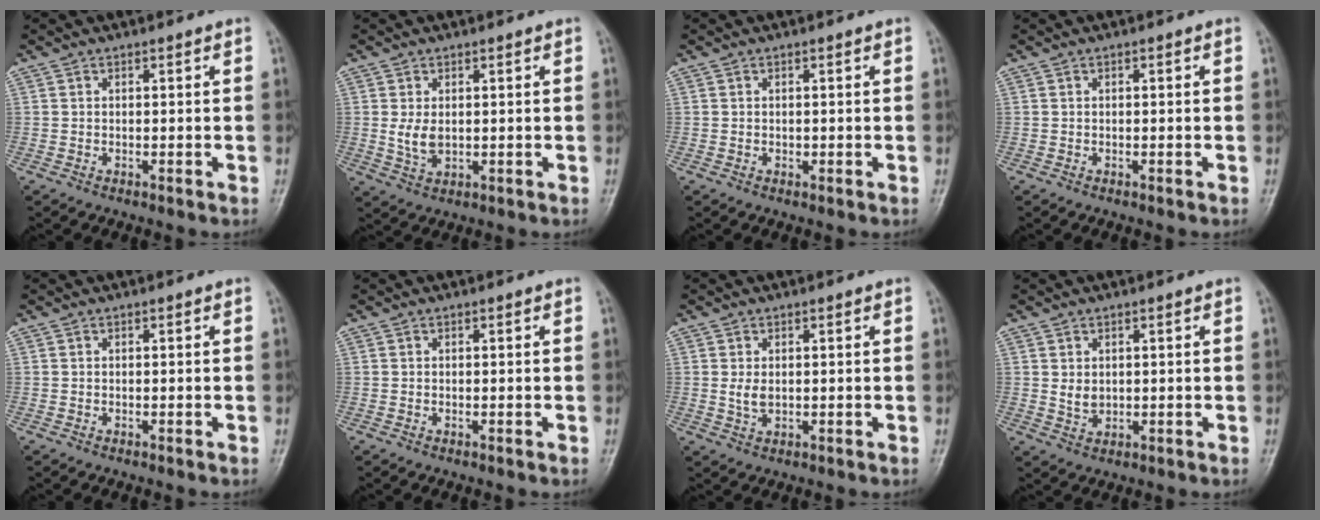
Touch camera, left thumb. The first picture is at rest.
{"total": 3.9, "force": [0.7, 2.4, 3.0], "torque": [-0.052, -0.011, 0.022]}
{"total": 0.5, "force": [0.3, 0.4, 0.2], "torque": [-0.002, -0.002, 0.003]}
{"total": 0.0}
{"total": 0.0}
{"total": 0.0}
{"total": 2.6, "force": [0.7, 1.5, 2.0], "torque": [-0.033, -0.008, 0.016]}
{"total": 2.7, "force": [1.0, 1.9, 1.7], "torque": [-0.022, -0.011, 0.024]}